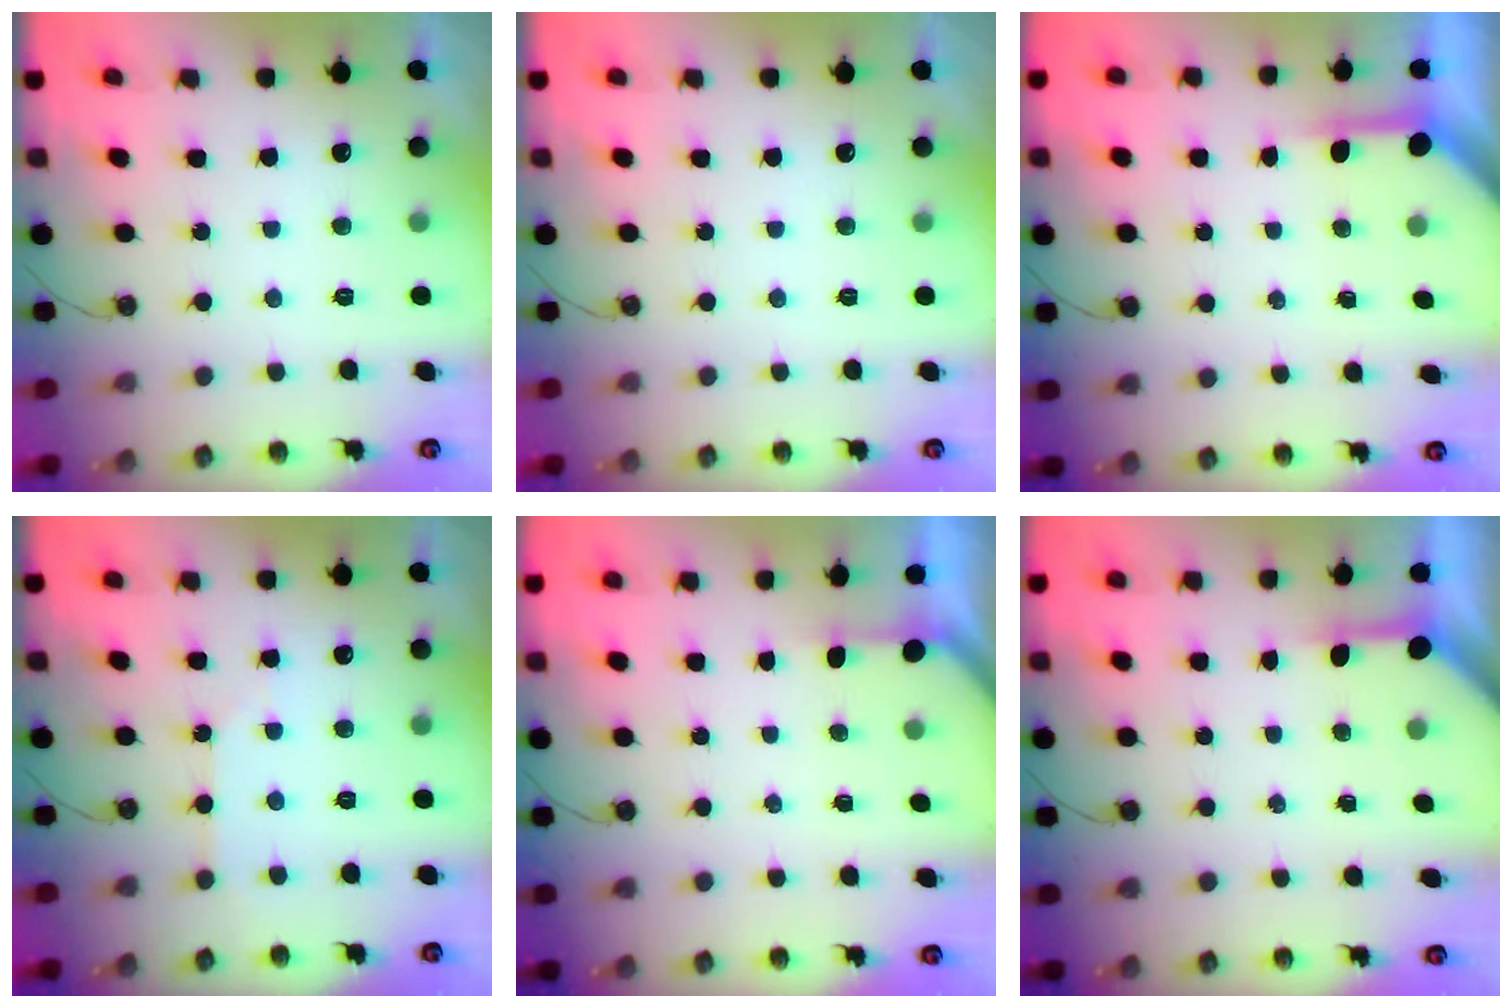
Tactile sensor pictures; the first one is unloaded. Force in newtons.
{"total": 0.0}
{"total": 3.9, "press": 3.9, "slide": 0.3}
{"total": 3.4, "press": 3.4, "slide": 0.4}
{"total": 1.2, "press": 1.2, "slide": 0.1}
{"total": 3.4, "press": 3.4, "slide": 0.5}